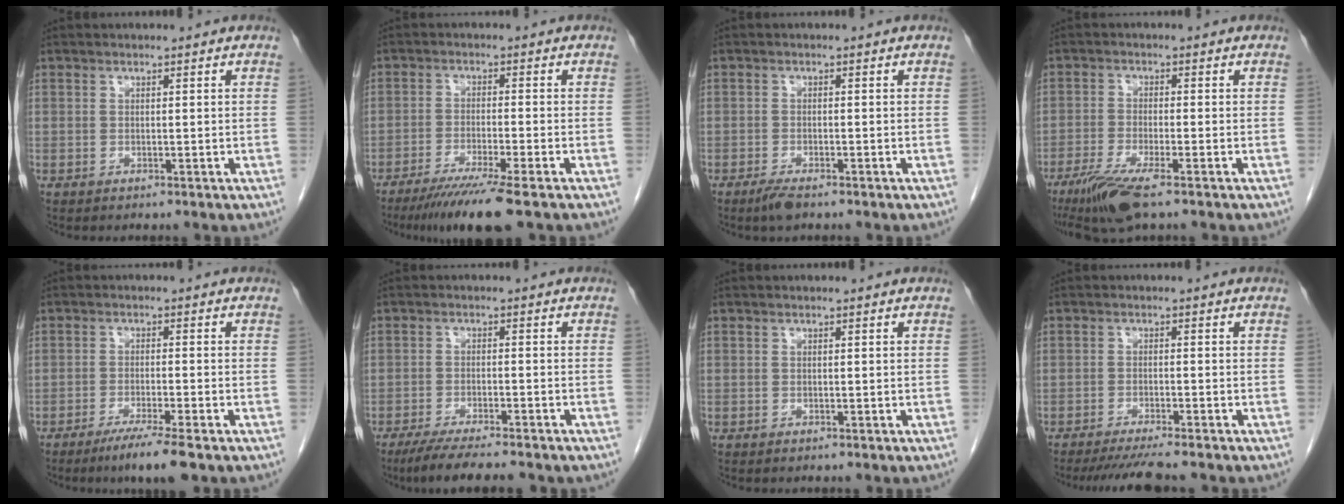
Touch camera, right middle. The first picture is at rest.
{"total": 8.8, "force": [-6.4, -0.9, 6.0], "torque": [-0.094, -0.026, -0.105]}
{"total": 2.3, "force": [-1.7, 0.5, 1.5], "torque": [-0.035, -0.005, -0.032]}
{"total": 6.8, "force": [-4.6, 0.6, 5.0], "torque": [-0.098, -0.018, -0.083]}
{"total": 6.0, "force": [-4.2, -0.4, 4.3], "torque": [-0.071, -0.015, -0.072]}
{"total": 10.1, "force": [-8.4, 1.1, 5.5], "torque": [-0.080, -0.021, -0.127]}
{"total": 0.0}
{"total": 7.2, "force": [-6.3, -0.2, 3.5], "torque": [-0.045, -0.019, -0.099]}